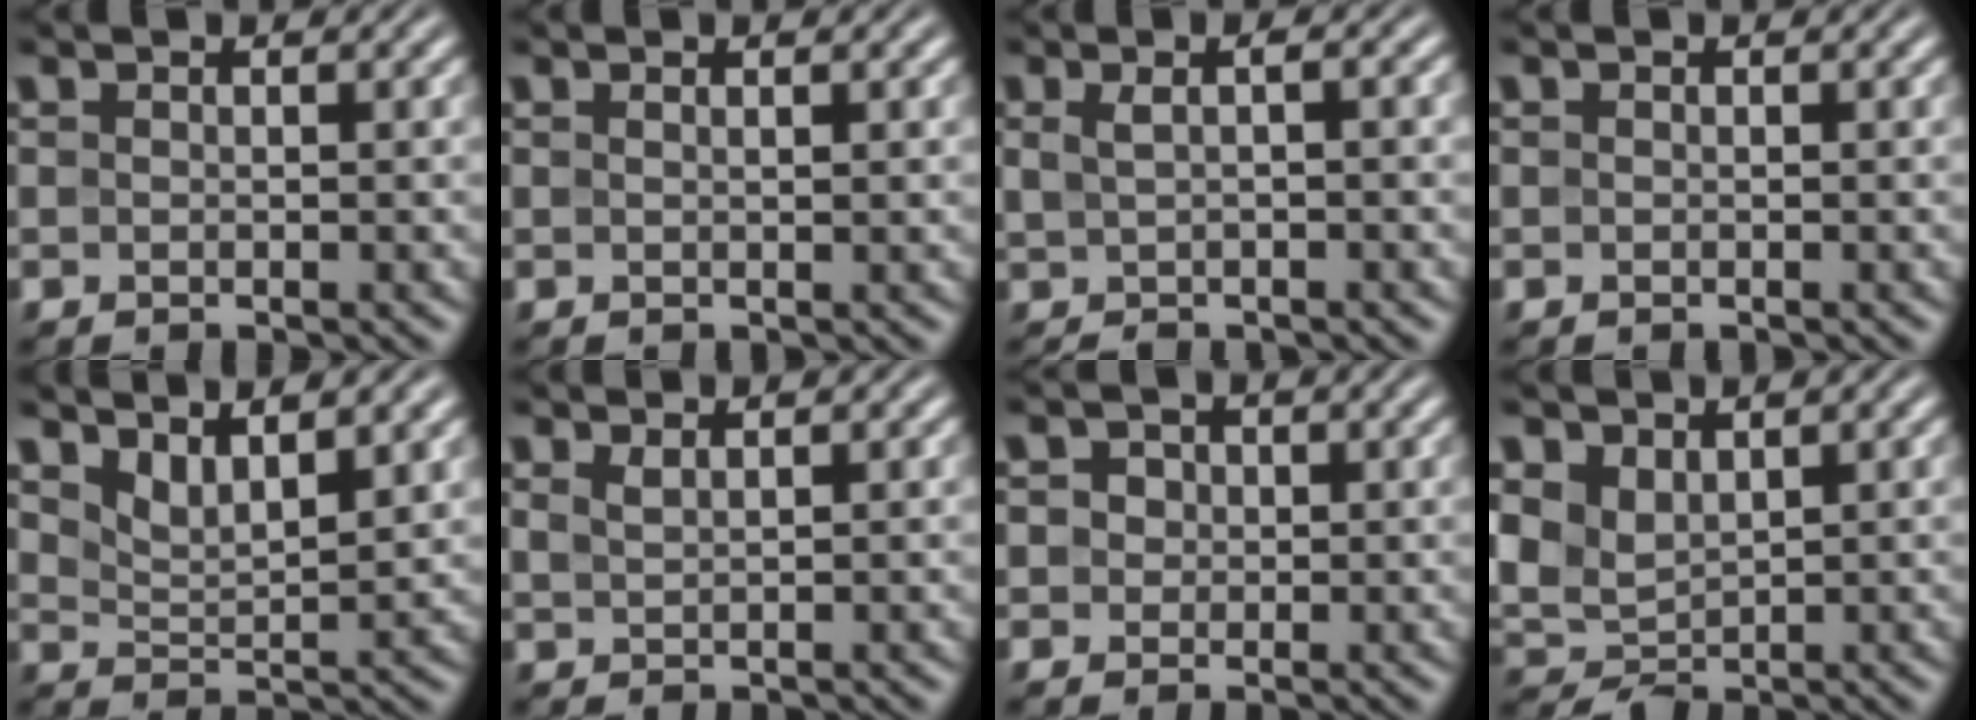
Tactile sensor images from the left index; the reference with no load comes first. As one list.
[{"total": 1.0, "force": [0.5, 0.2, 0.9], "torque": [-0.009, 0.004, 0.004]}, {"total": 2.5, "force": [0.4, 0.8, 2.3], "torque": [-0.036, 0.010, 0.004]}, {"total": 0.0}, {"total": 3.1, "force": [2.3, 1.0, 1.9], "torque": [-0.040, -0.009, 0.045]}, {"total": 1.1, "force": [0.8, 0.3, 0.7], "torque": [-0.011, 0.000, 0.015]}, {"total": 2.6, "force": [0.9, 2.1, 1.1], "torque": [-0.011, 0.017, 0.003]}, {"total": 3.9, "force": [1.5, 2.6, 2.6], "torque": [-0.065, 0.005, 0.027]}]